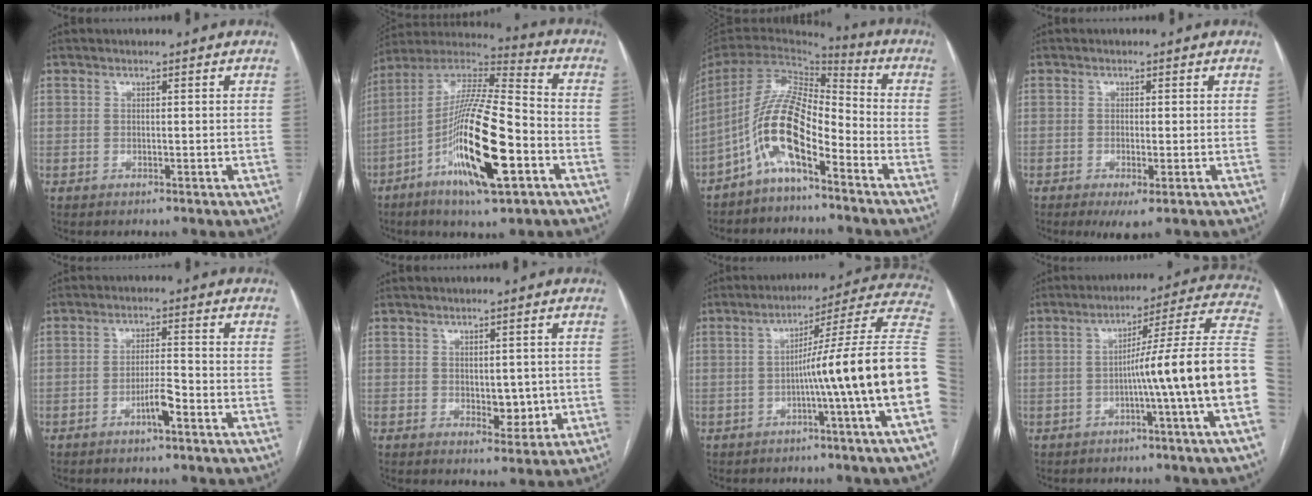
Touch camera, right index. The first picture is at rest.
{"total": 19.8, "force": [-7.0, 2.9, 18.2], "torque": [-0.361, -0.014, -0.123]}
{"total": 11.5, "force": [-5.8, 3.5, 9.3], "torque": [-0.194, 0.026, -0.108]}
{"total": 3.2, "force": [-1.4, 0.6, 2.8], "torque": [-0.045, -0.009, -0.018]}
{"total": 4.0, "force": [-2.1, 0.4, 3.4], "torque": [-0.060, 0.001, -0.039]}
{"total": 4.4, "force": [-0.2, 2.5, 3.6], "torque": [-0.043, -0.003, 0.006]}
{"total": 16.6, "force": [-3.1, -2.8, 16.0], "torque": [-0.190, 0.021, -0.060]}
{"total": 15.6, "force": [-3.4, -2.4, 15.0], "torque": [-0.194, 0.025, -0.060]}